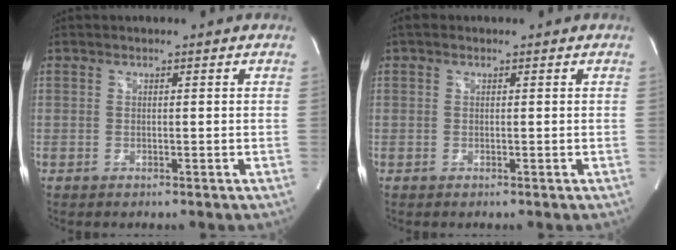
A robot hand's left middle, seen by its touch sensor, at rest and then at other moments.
{"total": 1.0, "force": [0.6, 0.6, 0.4], "torque": [-0.011, 0.010, 0.007]}